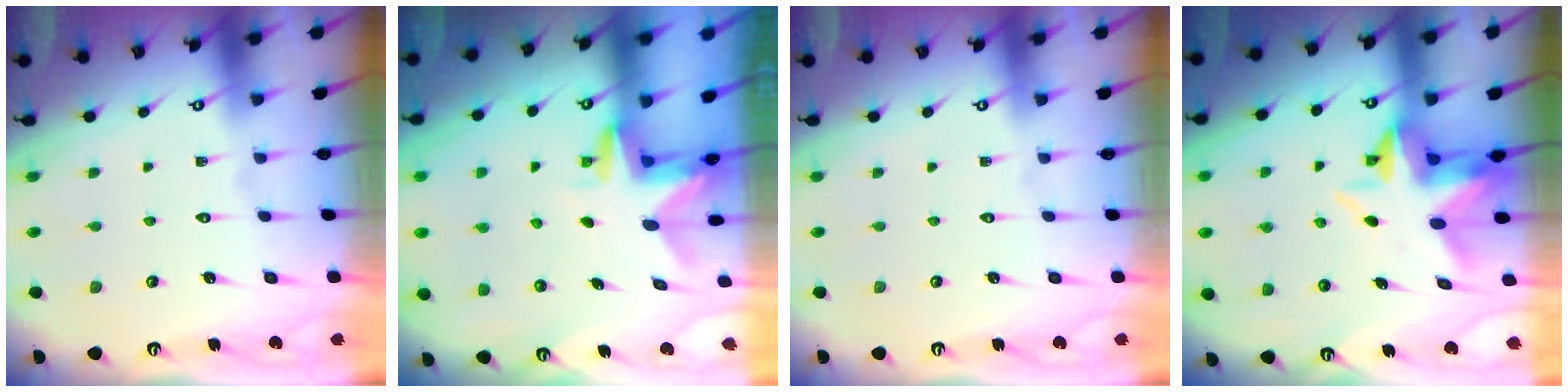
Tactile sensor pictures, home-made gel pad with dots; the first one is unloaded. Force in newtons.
{"total": 2.9, "press": 2.9, "slide": 0.2}
{"total": 0.0}
{"total": 6.4, "press": 6.2, "slide": 1.5}